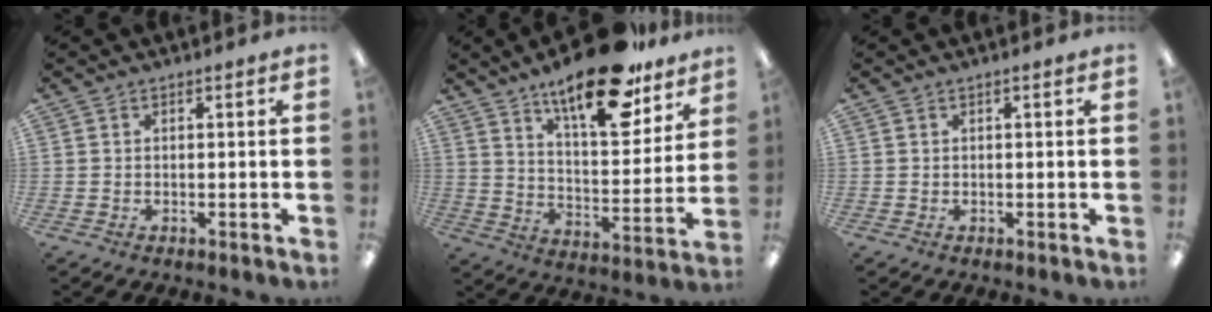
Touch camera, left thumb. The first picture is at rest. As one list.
[{"total": 20.4, "force": [15.2, 6.7, 11.8], "torque": [-0.179, -0.096, 0.254]}, {"total": 0.0}]